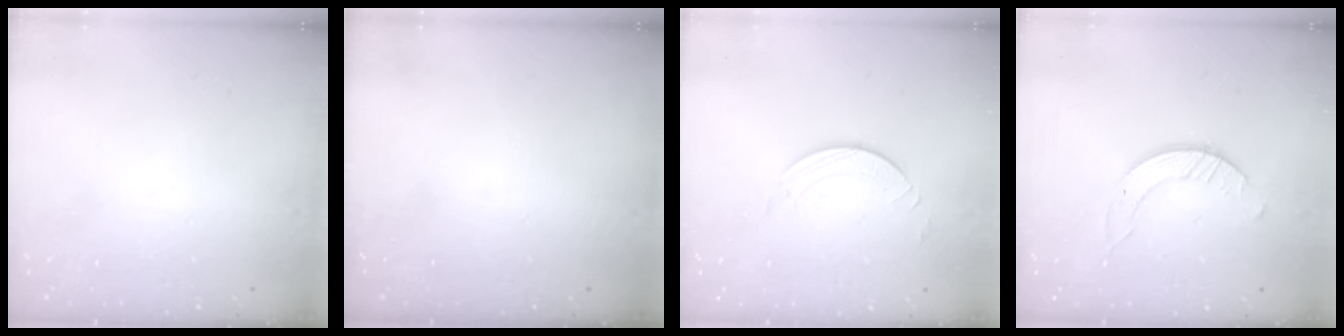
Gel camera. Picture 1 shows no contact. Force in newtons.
{"total": 0.0}
{"total": 2.7, "press": 2.7, "slide": 0.2}
{"total": 2.4, "press": 2.4, "slide": 0.3}